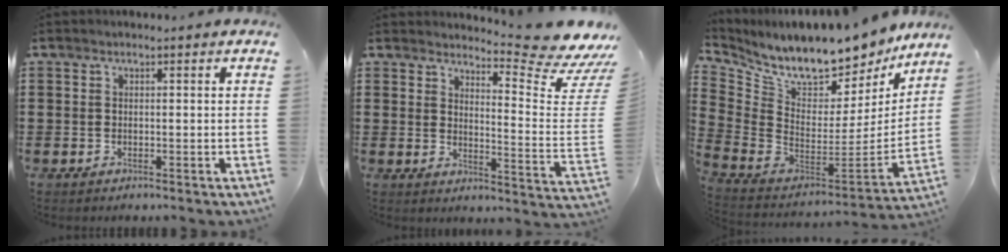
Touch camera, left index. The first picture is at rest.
{"total": 7.1, "force": [6.4, 0.0, 2.9], "torque": [-0.055, -0.065, 0.104]}
{"total": 10.0, "force": [9.0, 1.9, 3.8], "torque": [-0.099, -0.093, 0.149]}